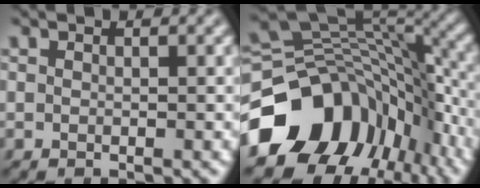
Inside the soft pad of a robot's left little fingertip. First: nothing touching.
{"total": 14.1, "force": [-7.0, 10.1, 7.0], "torque": [-0.132, 0.005, -0.123]}